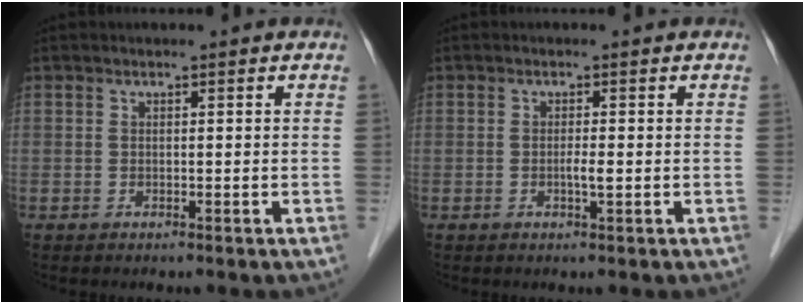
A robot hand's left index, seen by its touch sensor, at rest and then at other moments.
{"total": 1.3, "force": [-0.2, 0.0, 1.3], "torque": [-0.026, -0.002, -0.004]}